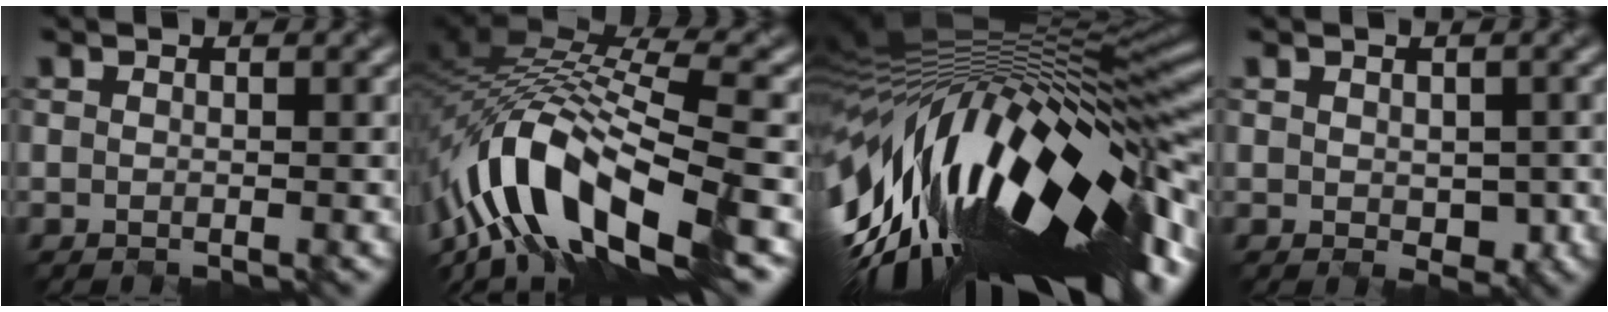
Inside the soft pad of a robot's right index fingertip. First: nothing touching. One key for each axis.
{"total": 12.1, "fx": -7.0, "fy": 4.3, "fz": 8.9, "tx": -0.177, "ty": 0.012, "tz": -0.122}
{"total": 18.6, "fx": -5.4, "fy": 7.1, "fz": 16.3, "tx": -0.293, "ty": -0.034, "tz": -0.095}
{"total": 2.5, "fx": -0.2, "fy": 1.7, "fz": 1.9, "tx": -0.031, "ty": -0.012, "tz": 0.005}